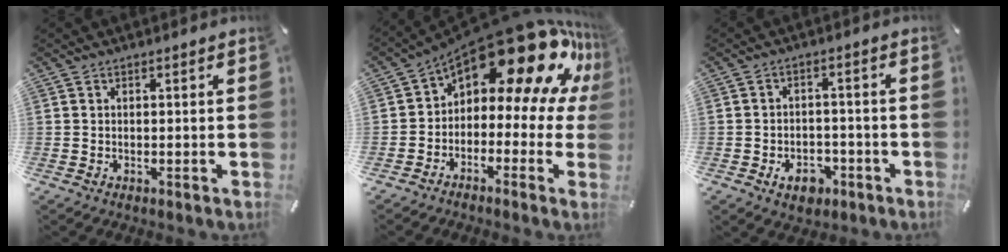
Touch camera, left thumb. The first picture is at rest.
{"total": 21.3, "force": [12.4, 9.1, 14.8], "torque": [-0.229, -0.096, 0.206]}
{"total": 6.3, "force": [-3.1, 4.3, 3.4], "torque": [-0.055, 0.013, -0.056]}